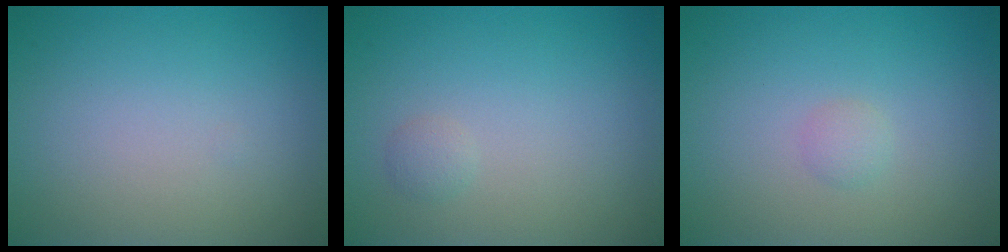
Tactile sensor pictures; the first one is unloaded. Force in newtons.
{"total": 0.7, "press": 0.7, "slide": 0.1}
{"total": 0.9, "press": 0.8, "slide": 0.1}